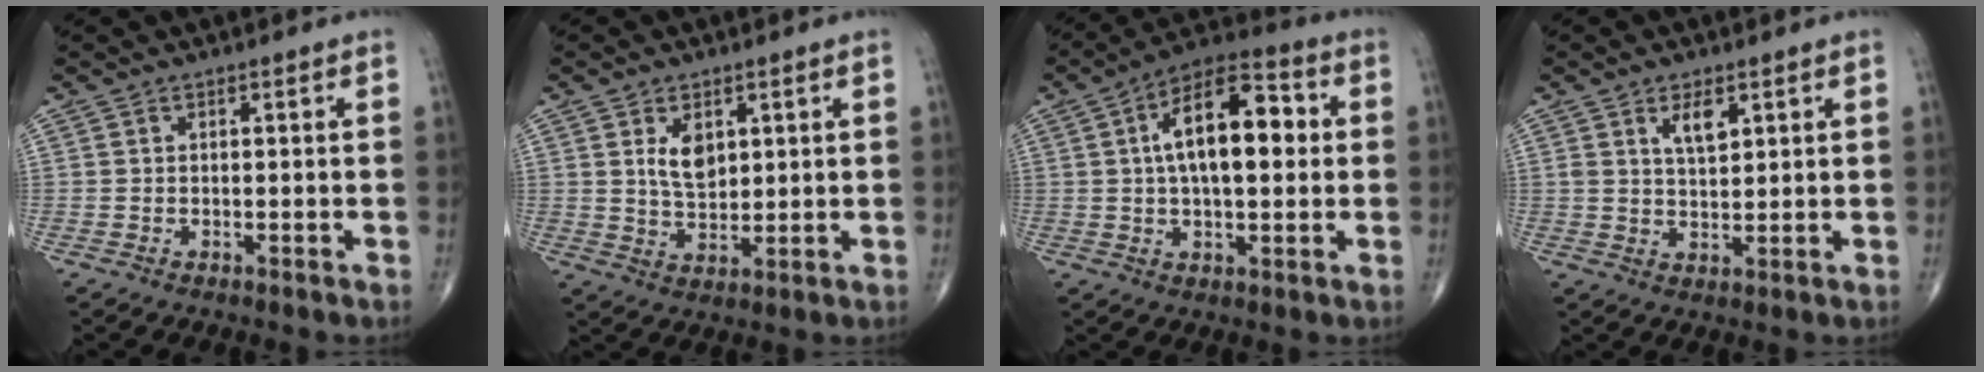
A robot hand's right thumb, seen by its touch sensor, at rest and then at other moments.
{"total": 5.7, "force": [2.0, 3.4, 4.1], "torque": [-0.055, -0.018, 0.042]}
{"total": 15.9, "force": [2.3, 7.6, 13.8], "torque": [-0.208, 0.025, 0.030]}
{"total": 4.6, "force": [2.3, 2.0, 3.4], "torque": [-0.051, -0.016, 0.042]}